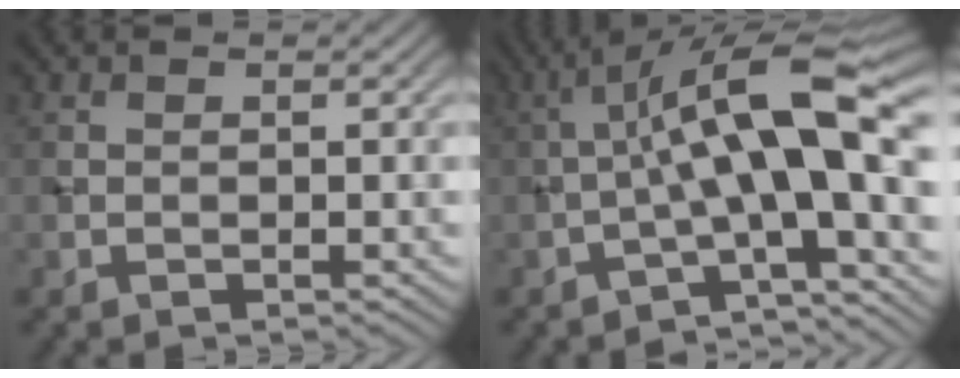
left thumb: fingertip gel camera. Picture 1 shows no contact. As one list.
[{"total": 13.2, "force": [-1.1, 3.0, 12.8], "torque": [-0.193, 0.036, -0.029]}]